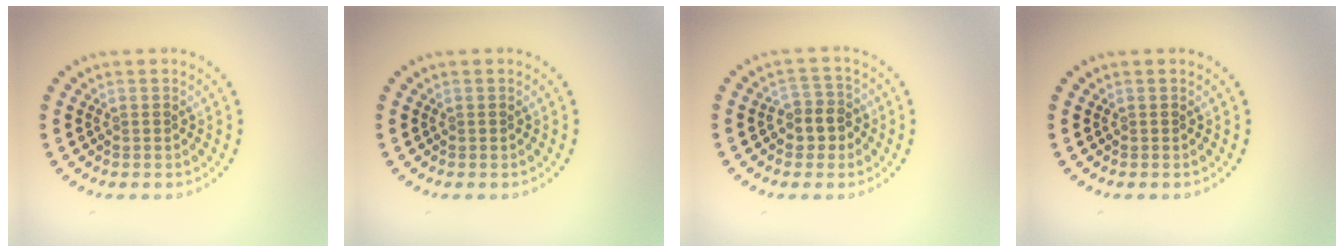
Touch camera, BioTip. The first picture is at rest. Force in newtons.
{"total": 0.0}
{"total": 2.5, "press": 2.2, "slide": 1.0}
{"total": 0.0}